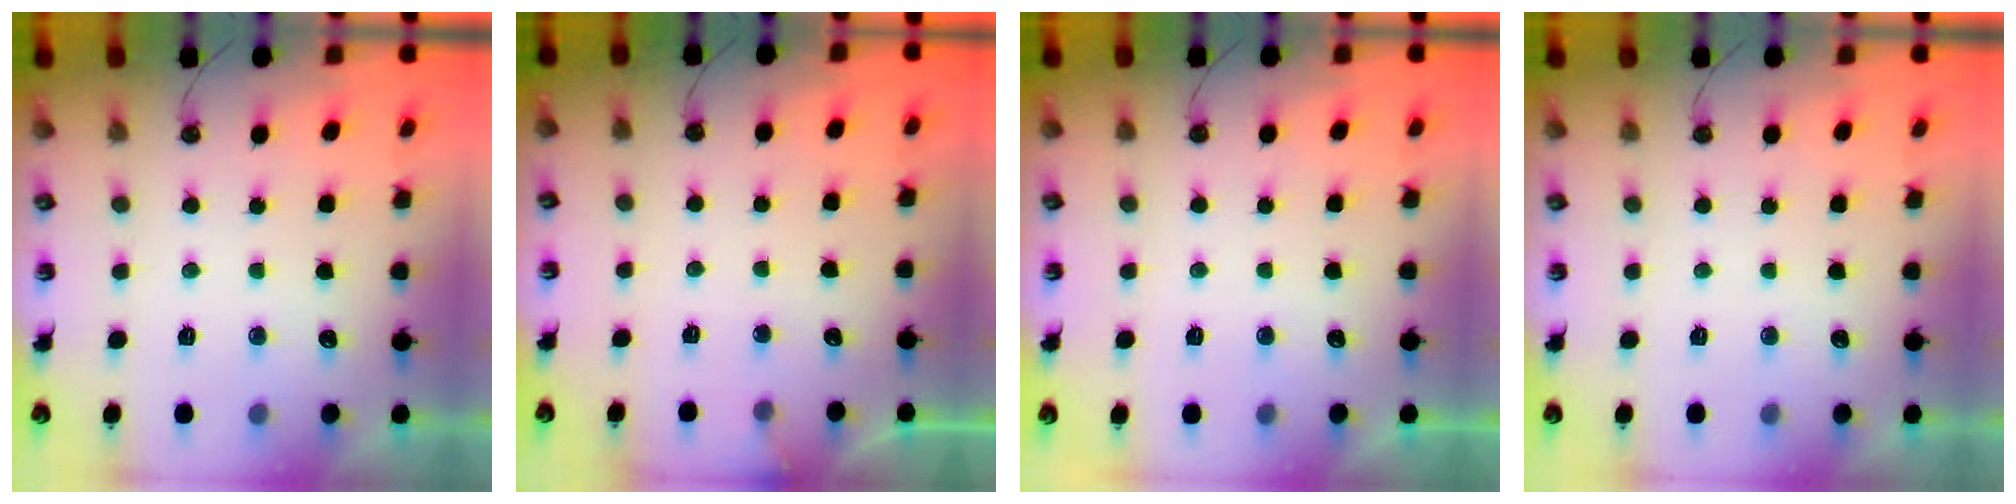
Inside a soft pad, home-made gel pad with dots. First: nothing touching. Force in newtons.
{"total": 2.2, "press": 2.2, "slide": 0.1}
{"total": 0.0}
{"total": 0.0}